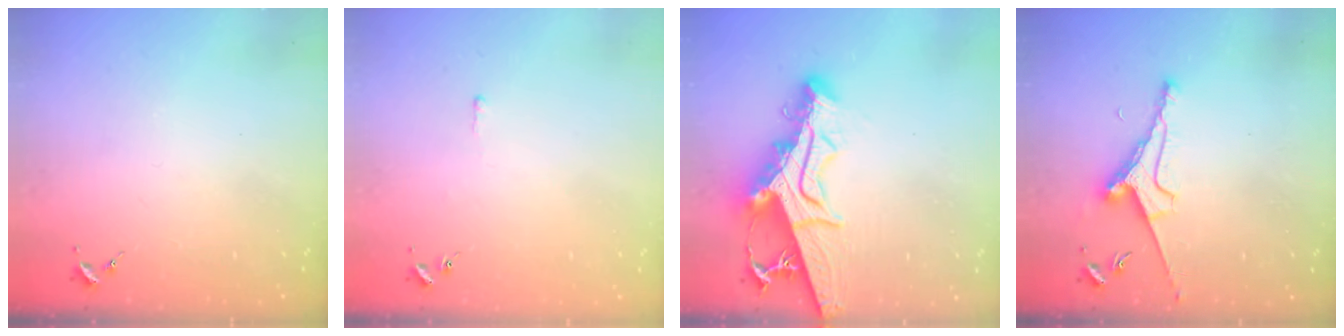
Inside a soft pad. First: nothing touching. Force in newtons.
{"total": 2.6, "press": 2.6, "slide": 0.4}
{"total": 17.0, "press": 16.9, "slide": 1.2}
{"total": 7.6, "press": 7.5, "slide": 1.2}